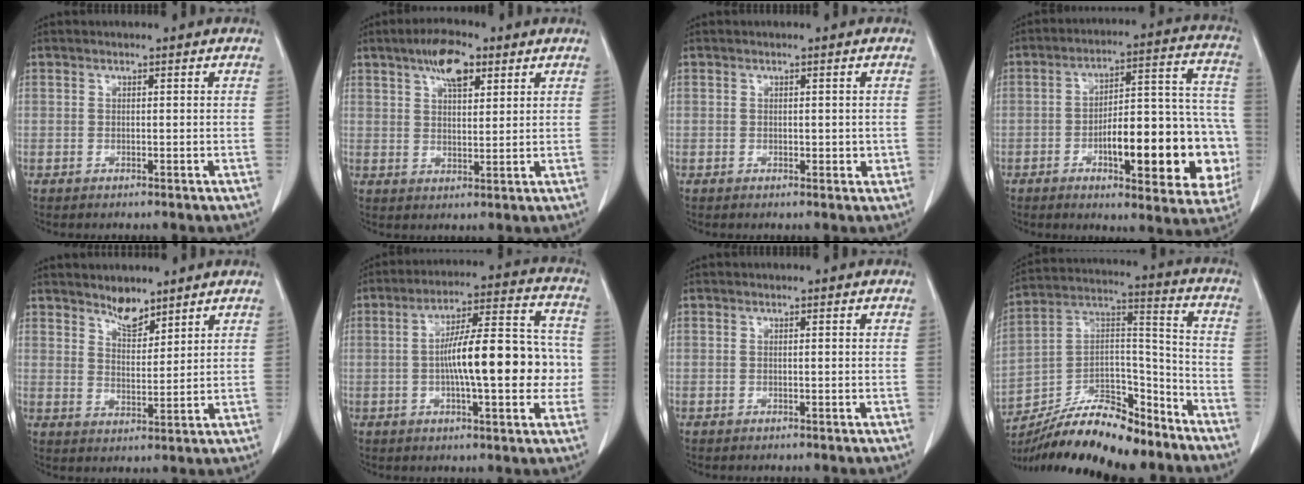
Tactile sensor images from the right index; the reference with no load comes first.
{"total": 6.9, "force": [4.0, 2.6, 5.0], "torque": [-0.092, 0.011, 0.067]}
{"total": 1.5, "force": [0.0, 1.0, 1.2], "torque": [-0.010, 0.001, 0.004]}
{"total": 21.3, "force": [-5.7, 6.3, 19.5], "torque": [-0.201, 0.041, -0.060]}
{"total": 4.1, "force": [3.6, 1.4, 1.4], "torque": [-0.029, -0.005, 0.069]}
{"total": 15.5, "force": [-1.3, 3.6, 15.0], "torque": [-0.237, 0.031, -0.017]}
{"total": 0.0}
{"total": 18.9, "force": [-16.1, 5.1, 8.6], "torque": [-0.164, 0.031, -0.280]}